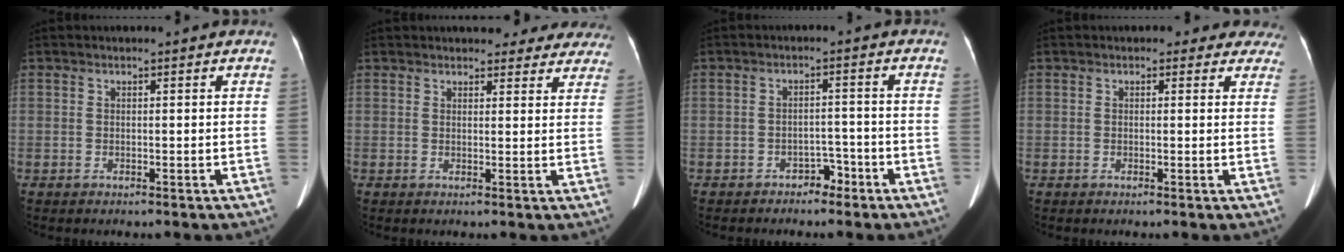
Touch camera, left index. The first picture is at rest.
{"total": 10.6, "force": [9.6, 3.6, 2.5], "torque": [0.011, 0.001, 0.093]}
{"total": 2.7, "force": [-2.1, 1.4, 0.9], "torque": [-0.015, 0.005, -0.029]}
{"total": 5.0, "force": [4.2, 2.6, 0.7], "torque": [0.021, 0.001, 0.023]}